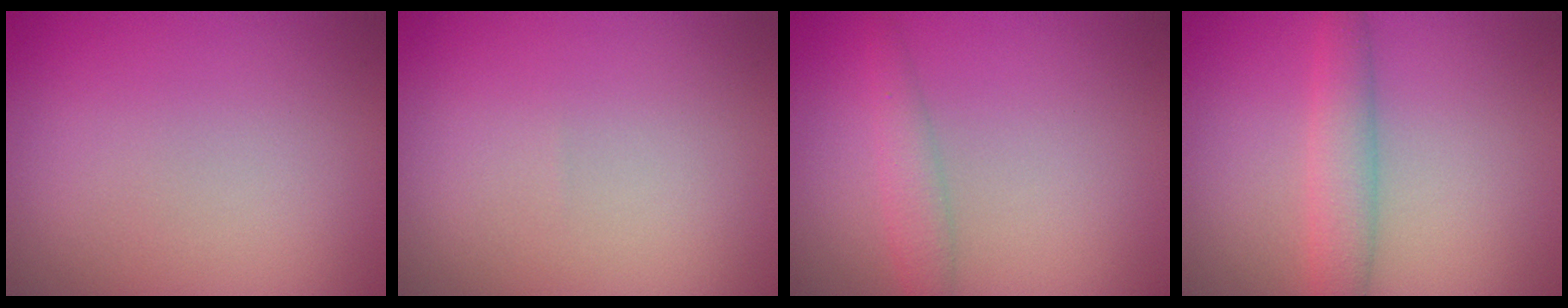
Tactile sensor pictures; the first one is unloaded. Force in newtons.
{"total": 0.0}
{"total": 1.8, "press": 1.8, "slide": 0.1}
{"total": 3.0, "press": 3.0, "slide": 0.1}